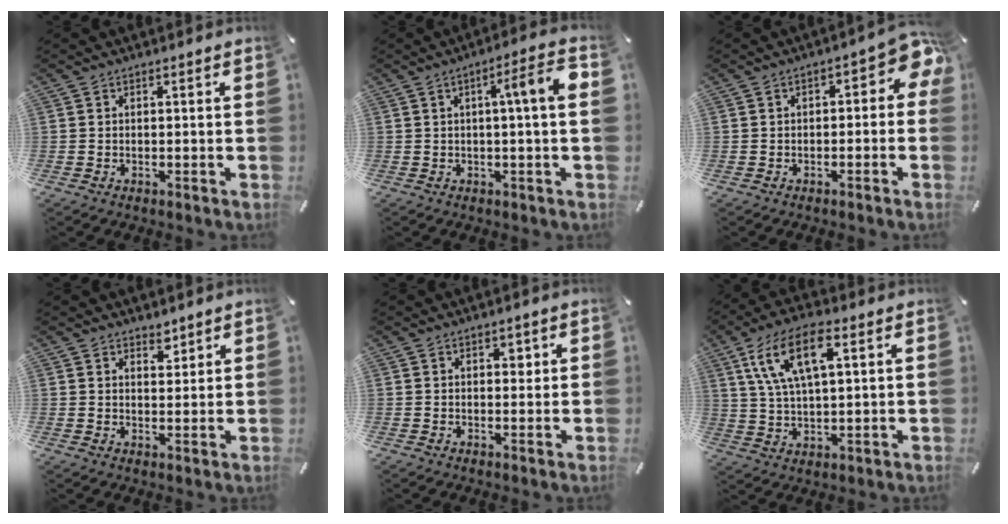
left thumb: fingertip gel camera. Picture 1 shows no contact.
{"total": 8.4, "force": [1.3, 1.0, 8.3], "torque": [-0.130, -0.003, 0.013]}
{"total": 5.8, "force": [0.2, 3.2, 4.9], "torque": [-0.068, 0.002, -0.002]}
{"total": 3.0, "force": [2.4, 1.7, 0.3], "torque": [0.015, -0.017, 0.041]}
{"total": 1.9, "force": [0.7, 1.3, 1.2], "torque": [0.000, -0.004, 0.005]}
{"total": 12.7, "force": [5.5, 5.4, 10.1], "torque": [-0.222, 0.006, 0.096]}